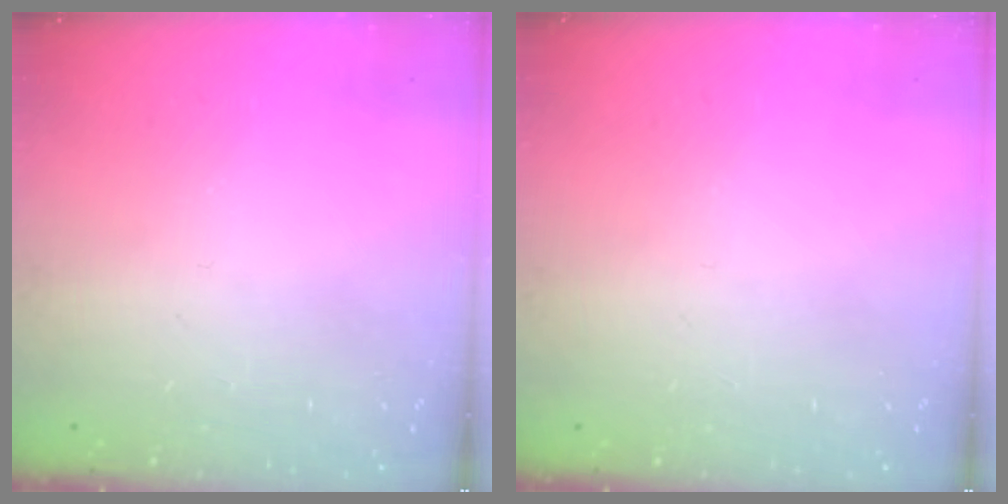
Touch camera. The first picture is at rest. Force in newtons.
{"total": 0.0}